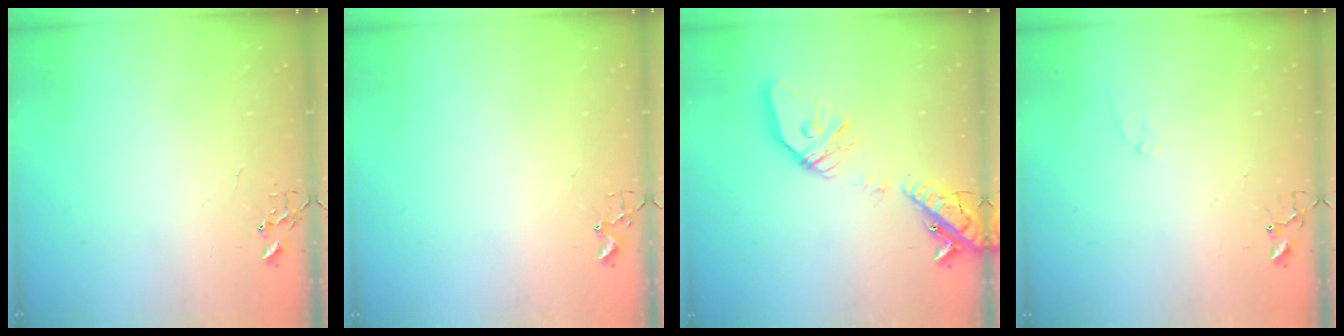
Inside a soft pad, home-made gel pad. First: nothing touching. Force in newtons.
{"total": 1.8, "press": 1.8, "slide": 0.2}
{"total": 21.4, "press": 21.2, "slide": 3.5}
{"total": 6.8, "press": 6.8, "slide": 0.7}